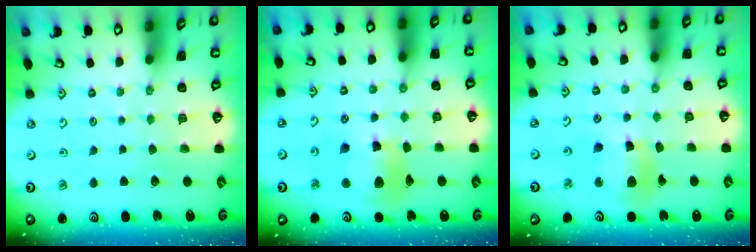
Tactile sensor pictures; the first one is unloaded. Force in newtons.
{"total": 12.3, "press": 12.2, "slide": 1.3}
{"total": 11.4, "press": 11.3, "slide": 1.4}